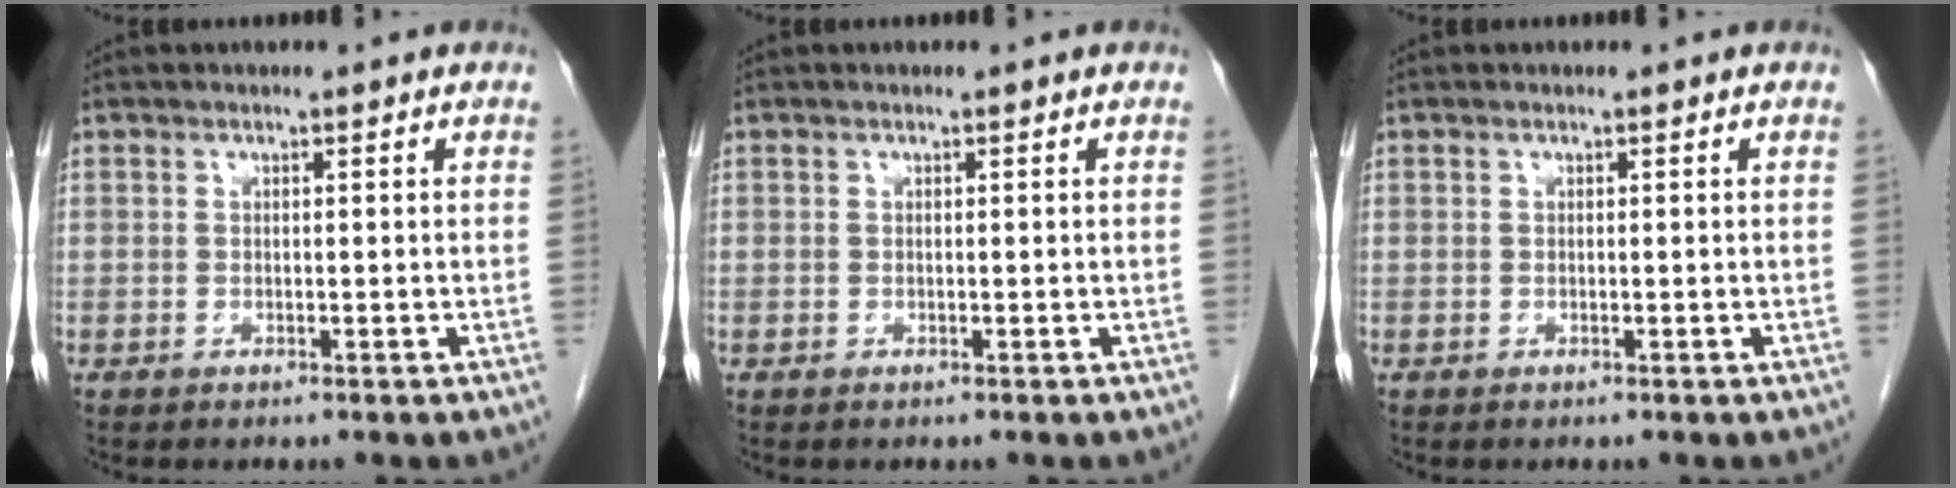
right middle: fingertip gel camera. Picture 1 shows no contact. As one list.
[{"total": 0.0}, {"total": 0.0}]